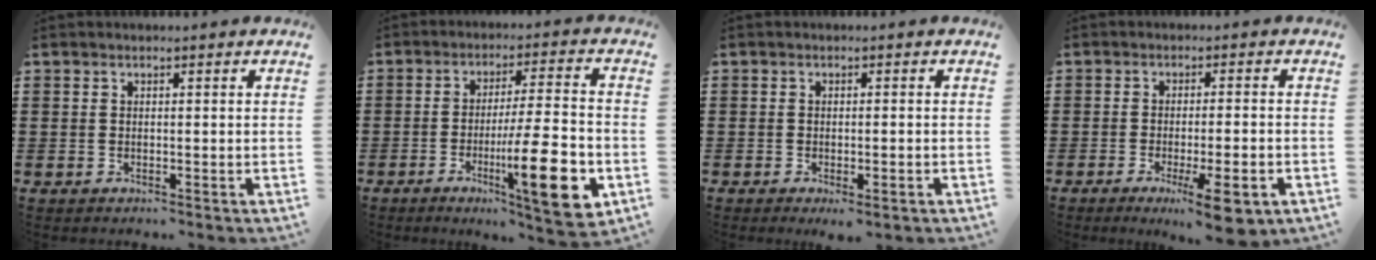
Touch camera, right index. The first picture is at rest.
{"total": 15.3, "force": [-5.0, 2.6, 14.3], "torque": [-0.223, -0.005, -0.075]}
{"total": 1.0, "force": [-0.6, 0.2, 0.7], "torque": [-0.014, -0.004, -0.011]}
{"total": 6.9, "force": [-3.6, 0.9, 5.8], "torque": [-0.096, -0.010, -0.060]}